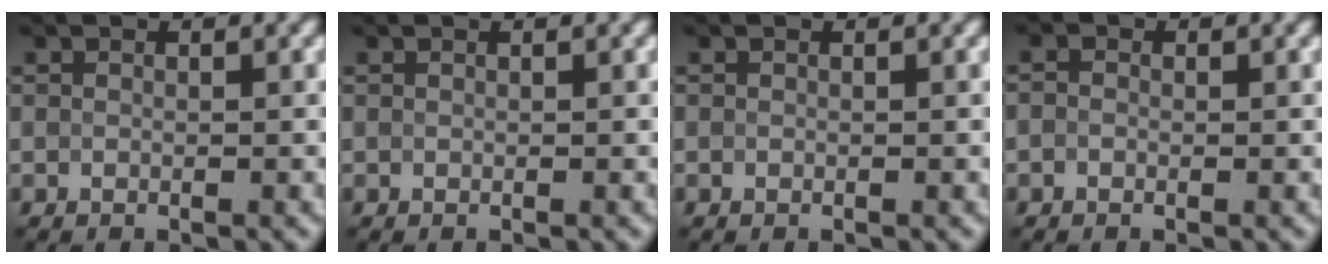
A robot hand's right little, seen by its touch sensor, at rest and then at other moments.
{"total": 0.0}
{"total": 0.0}
{"total": 0.7, "force": [-0.2, 0.6, 0.4], "torque": [-0.010, -0.001, -0.008]}